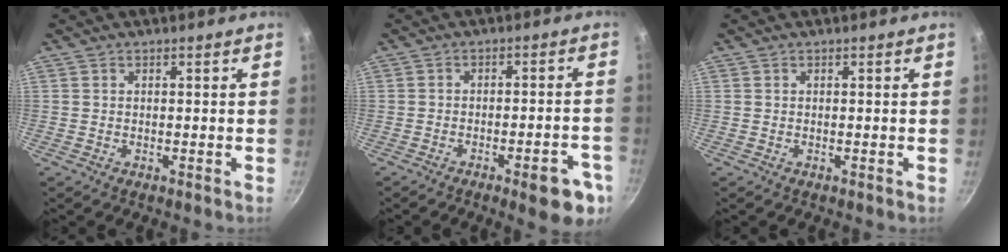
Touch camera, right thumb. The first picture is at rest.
{"total": 8.9, "force": [-4.8, 2.4, 7.1], "torque": [-0.079, 0.028, -0.057]}
{"total": 0.0}